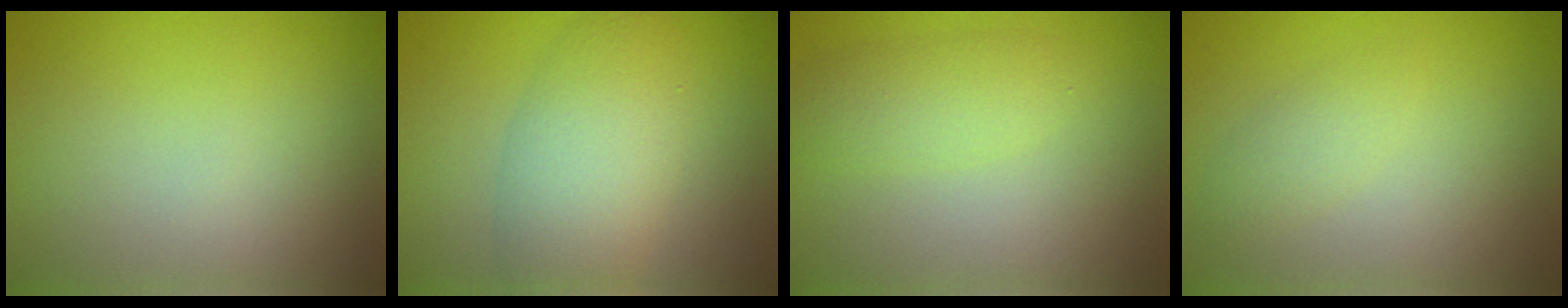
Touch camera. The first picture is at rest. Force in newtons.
{"total": 5.6, "press": 5.6, "slide": 0.2}
{"total": 2.4, "press": 2.4, "slide": 0.2}
{"total": 1.5, "press": 1.5, "slide": 0.1}